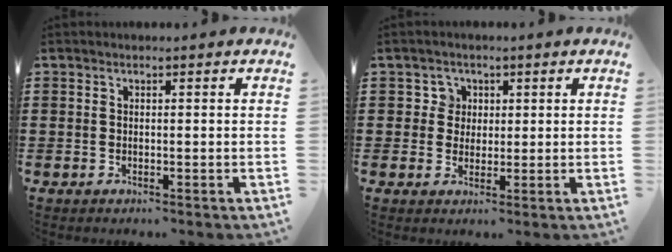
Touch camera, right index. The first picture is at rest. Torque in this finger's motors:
{"motor_torque": [-0.09, -0.03, 0.00, -0.02]}